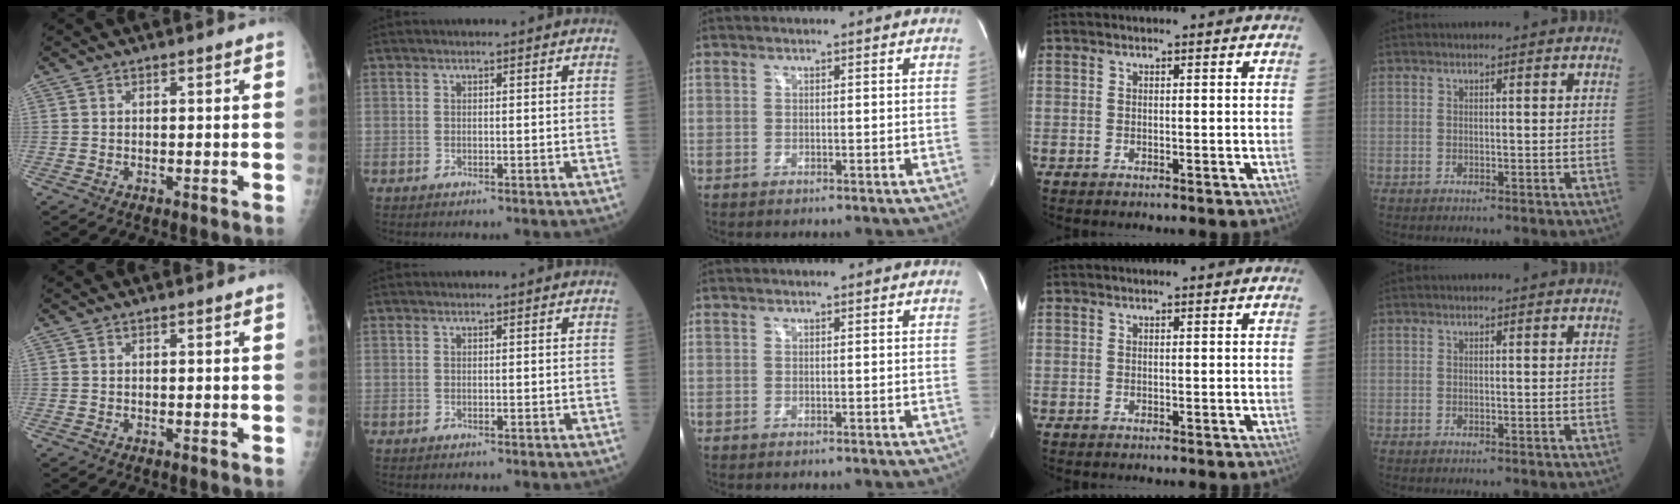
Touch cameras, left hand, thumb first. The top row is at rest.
{}